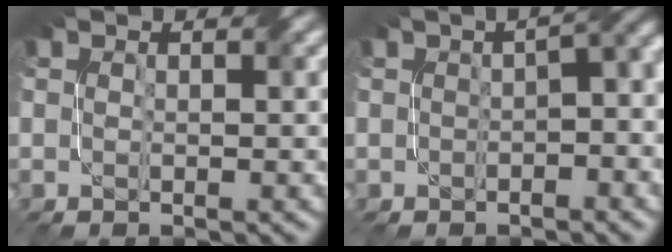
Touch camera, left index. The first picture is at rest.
{"total": 6.7, "force": [-0.4, 3.0, 5.9], "torque": [-0.028, 0.022, -0.014]}